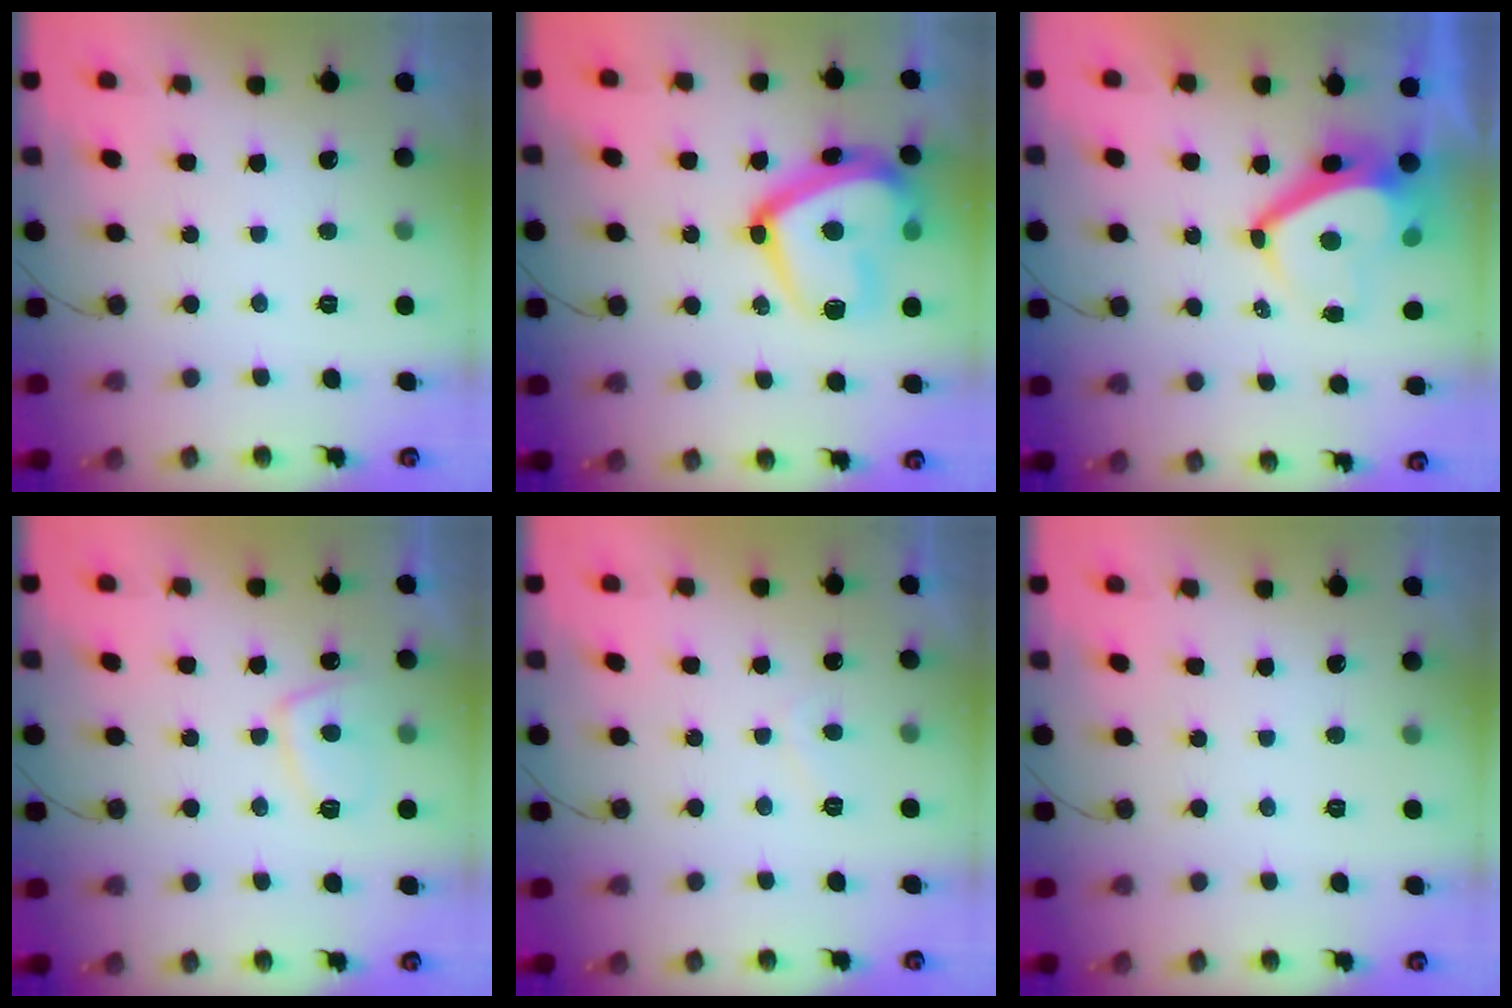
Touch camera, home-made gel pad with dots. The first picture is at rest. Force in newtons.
{"total": 21.1, "press": 21.0, "slide": 1.9}
{"total": 7.1, "press": 7.0, "slide": 0.8}
{"total": 7.4, "press": 7.2, "slide": 1.3}
{"total": 0.9, "press": 0.7, "slide": 0.6}
{"total": 0.0}